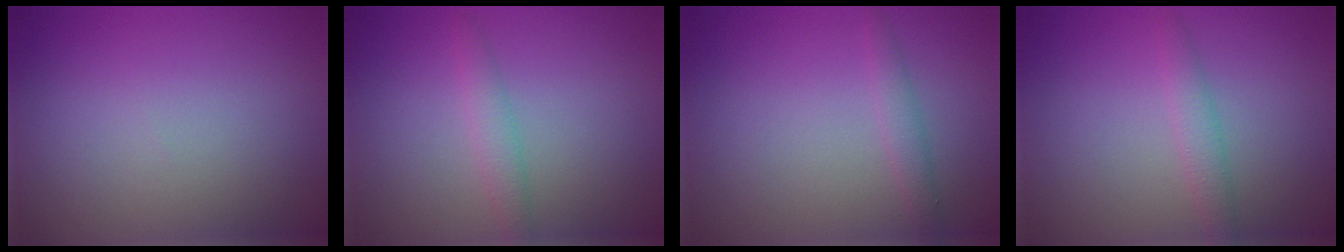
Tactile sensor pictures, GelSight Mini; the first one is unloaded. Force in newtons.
{"total": 1.7, "press": 1.7, "slide": 0.0}
{"total": 1.4, "press": 1.4, "slide": 0.1}
{"total": 1.8, "press": 1.8, "slide": 0.1}